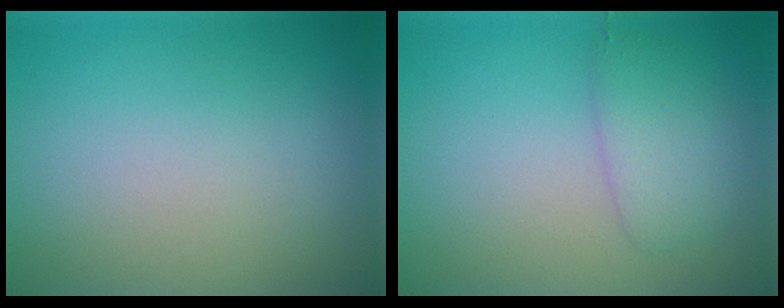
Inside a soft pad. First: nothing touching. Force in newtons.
{"total": 2.4, "press": 2.4, "slide": 0.1}